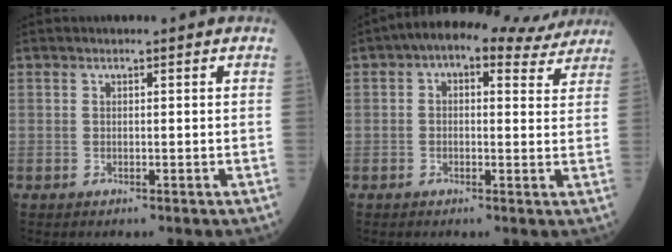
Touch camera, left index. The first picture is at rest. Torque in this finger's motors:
{"motor_torque": [1.44, -0.70, 0.47, 0.08]}